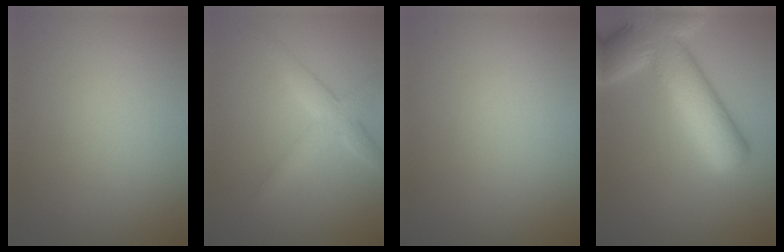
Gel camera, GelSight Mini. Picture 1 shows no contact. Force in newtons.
{"total": 3.3, "press": 3.3, "slide": 0.1}
{"total": 0.0}
{"total": 9.7, "press": 9.6, "slide": 0.5}